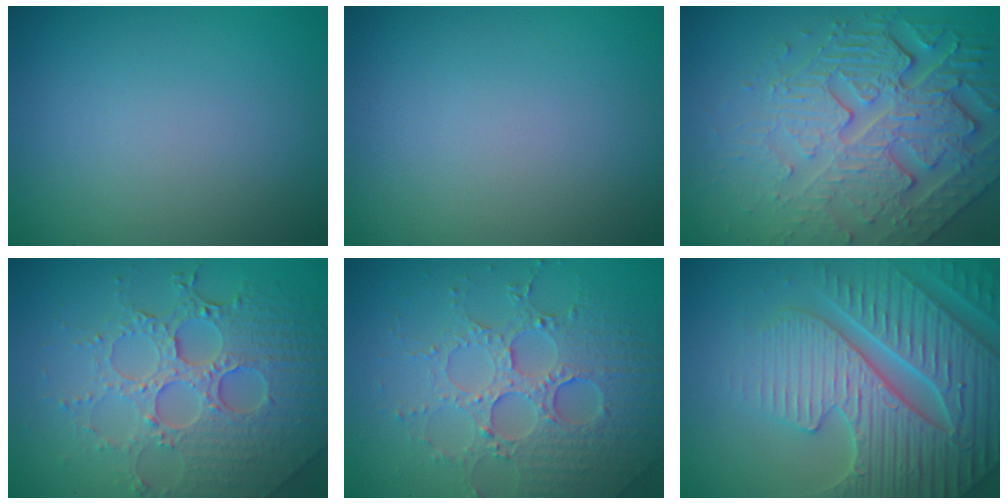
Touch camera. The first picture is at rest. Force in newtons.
{"total": 0.0}
{"total": 8.6, "press": 5.9, "slide": 6.3}
{"total": 7.7, "press": 5.7, "slide": 5.2}
{"total": 5.6, "press": 4.8, "slide": 2.9}
{"total": 7.4, "press": 7.2, "slide": 1.7}